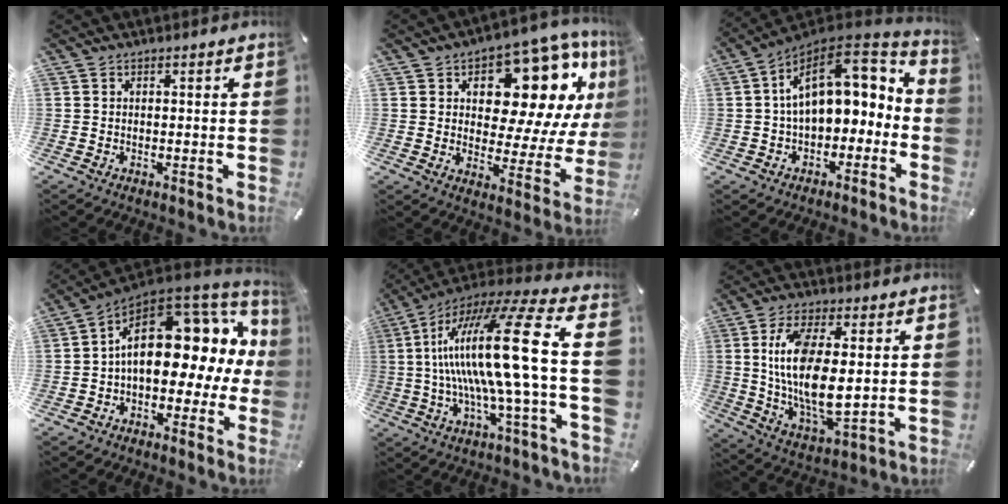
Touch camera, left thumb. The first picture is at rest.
{"total": 16.2, "force": [9.1, 8.7, 10.2], "torque": [-0.142, -0.074, 0.155]}
{"total": 15.7, "force": [3.1, 10.1, 11.6], "torque": [-0.181, -0.025, 0.055]}
{"total": 19.5, "force": [5.2, 12.3, 14.3], "torque": [-0.195, -0.041, 0.093]}
{"total": 24.6, "force": [1.2, 2.5, 24.4], "torque": [-0.497, -0.028, -0.006]}
{"total": 14.9, "force": [2.5, 6.6, 13.1], "torque": [-0.268, -0.015, 0.041]}